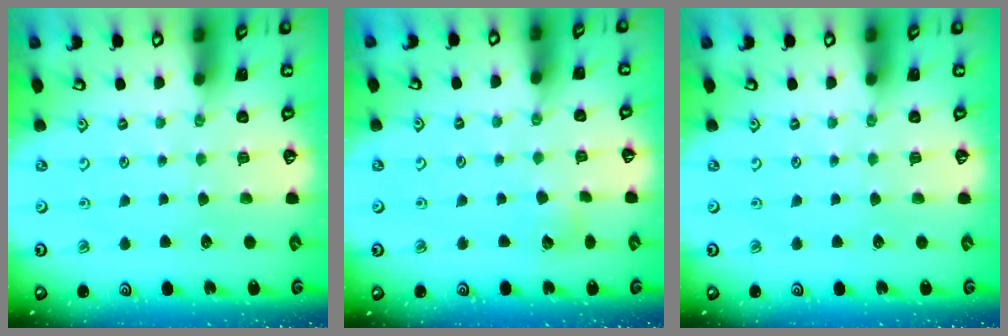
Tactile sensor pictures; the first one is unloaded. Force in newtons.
{"total": 2.5, "press": 2.5, "slide": 0.3}
{"total": 0.0}